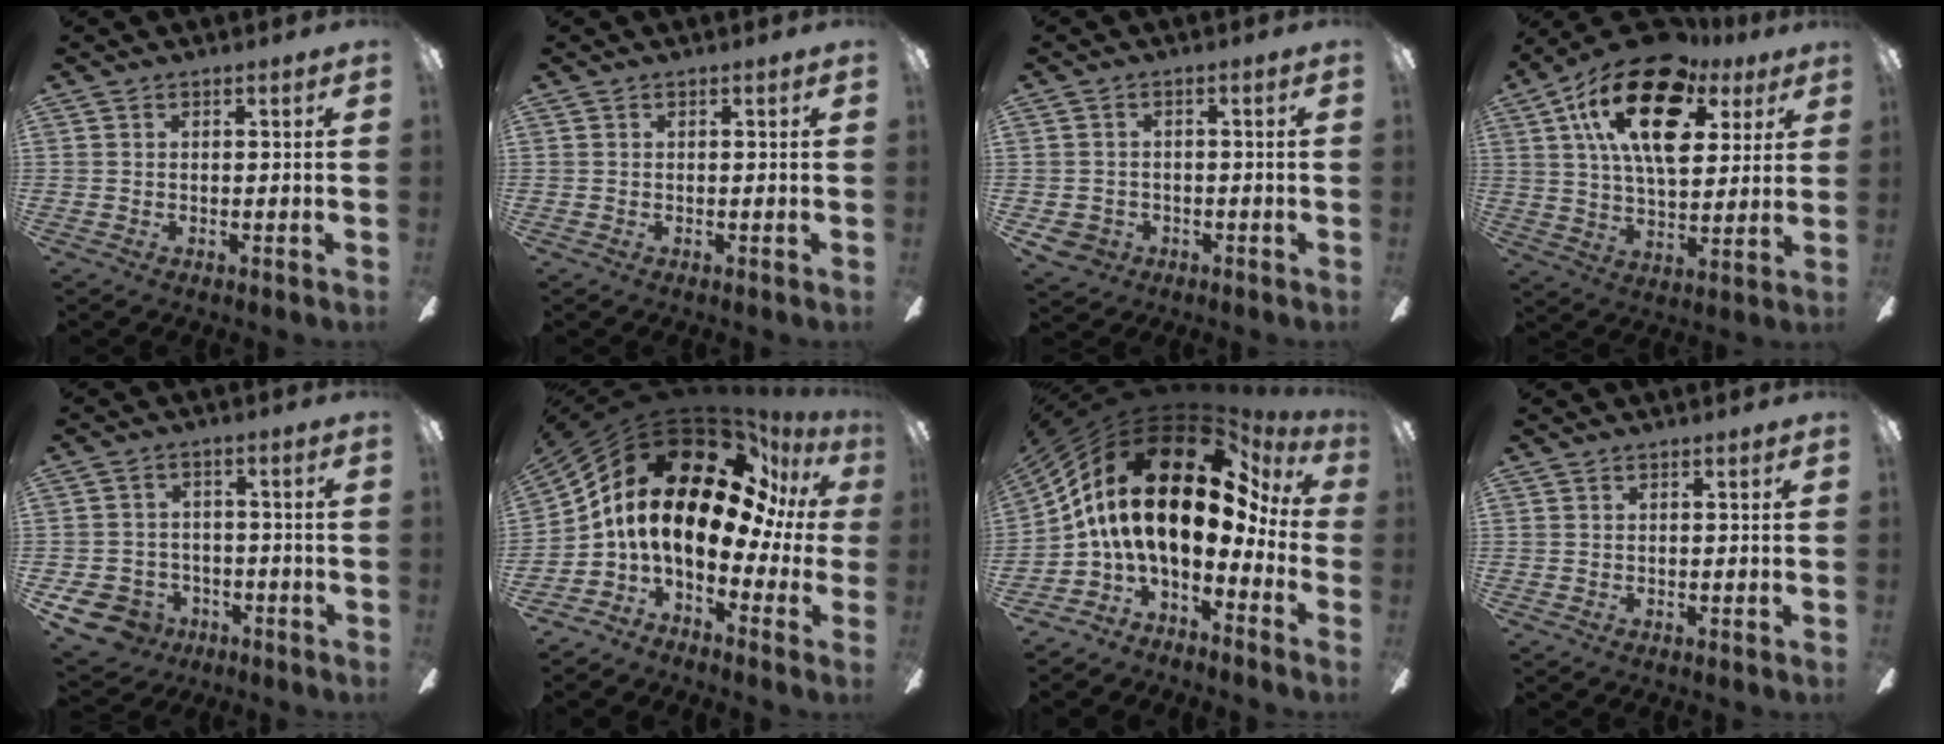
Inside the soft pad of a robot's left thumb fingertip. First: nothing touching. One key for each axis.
{"total": 0.0}
{"total": 4.1, "fx": -1.8, "fy": 3.5, "fz": 1.2, "tx": -0.043, "ty": 0.009, "tz": -0.036}
{"total": 22.0, "fx": 10.4, "fy": 11.3, "fz": 15.8, "tx": -0.282, "ty": -0.029, "tz": 0.176}
{"total": 9.1, "fx": -5.0, "fy": 7.0, "fz": 2.9, "tx": -0.088, "ty": 0.033, "tz": -0.091}
{"total": 22.0, "fx": 6.7, "fy": 11.0, "fz": 17.9, "tx": -0.358, "ty": -0.057, "tz": 0.109}
{"total": 21.3, "fx": 6.9, "fy": 9.9, "fz": 17.6, "tx": -0.370, "ty": -0.057, "tz": 0.111}
{"total": 0.0}